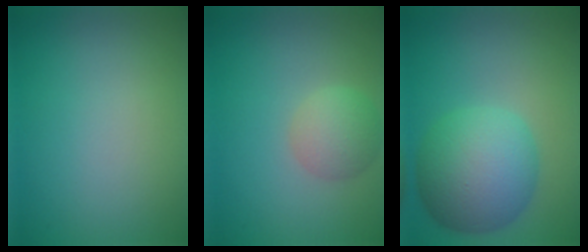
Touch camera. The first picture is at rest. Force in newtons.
{"total": 3.0, "press": 3.0, "slide": 0.1}
{"total": 8.1, "press": 8.1, "slide": 0.1}